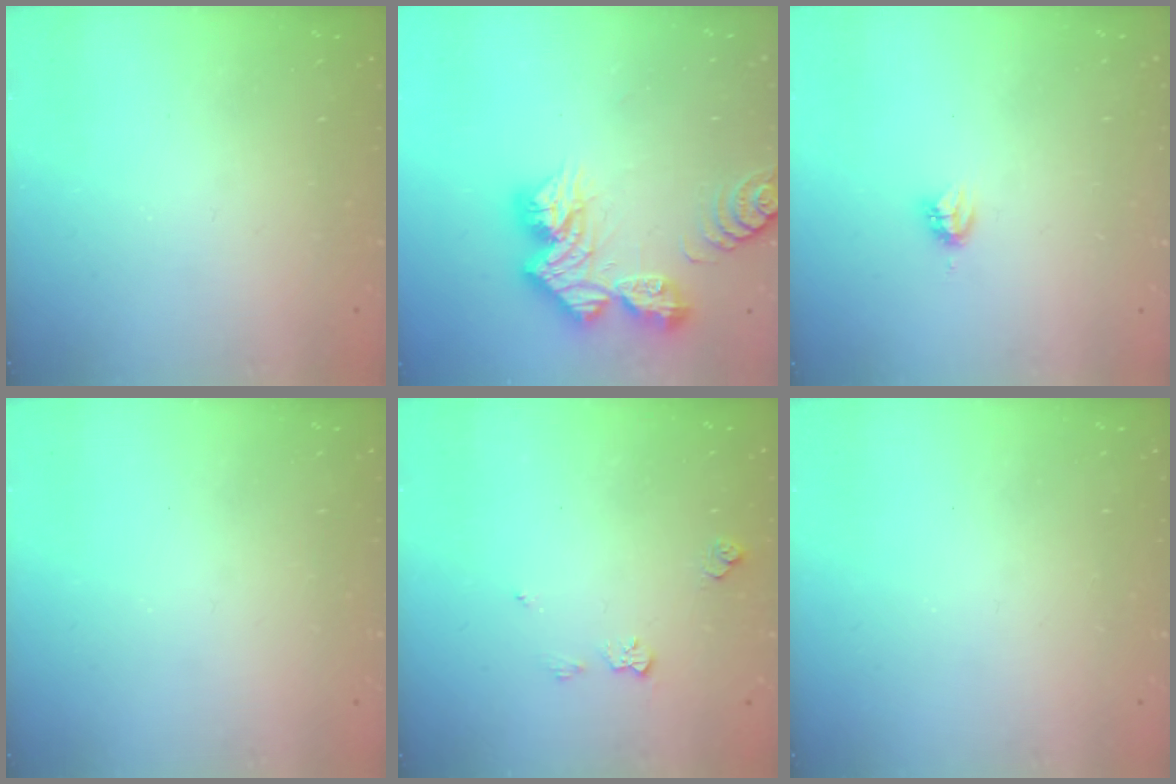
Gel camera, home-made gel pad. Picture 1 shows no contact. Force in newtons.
{"total": 14.1, "press": 14.1, "slide": 1.3}
{"total": 3.9, "press": 3.9, "slide": 0.5}
{"total": 0.0}
{"total": 5.9, "press": 5.9, "slide": 0.8}
{"total": 0.0}